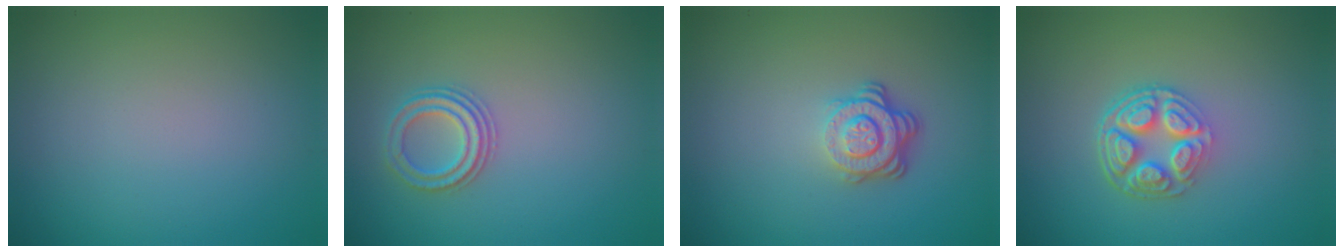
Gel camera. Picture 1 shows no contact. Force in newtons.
{"total": 2.2, "press": 2.1, "slide": 0.7}
{"total": 3.6, "press": 2.6, "slide": 2.5}
{"total": 5.0, "press": 3.7, "slide": 3.3}